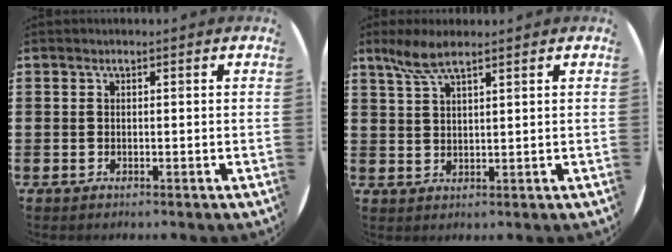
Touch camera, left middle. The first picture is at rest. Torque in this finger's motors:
{"motor_torque": [0.68, -0.59, 0.13, 0.07]}